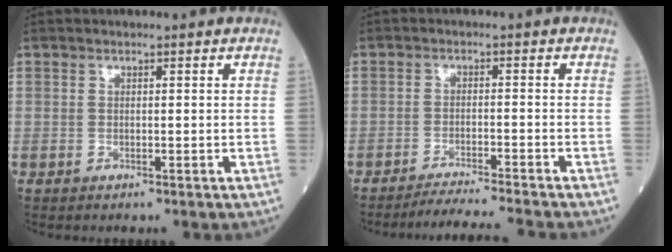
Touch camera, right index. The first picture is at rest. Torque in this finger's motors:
{"motor_torque": [-0.08, -0.28, -0.10, -0.01]}